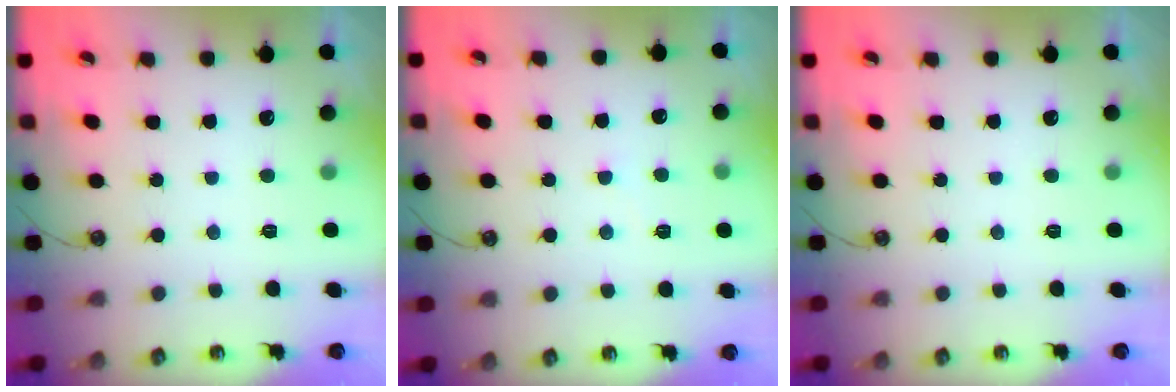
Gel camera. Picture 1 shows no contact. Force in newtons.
{"total": 7.1, "press": 7.1, "slide": 0.3}
{"total": 0.0}